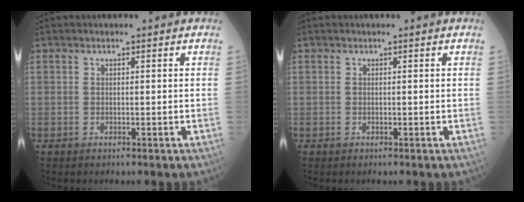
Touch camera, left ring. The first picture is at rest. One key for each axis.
{"total": 0.0}